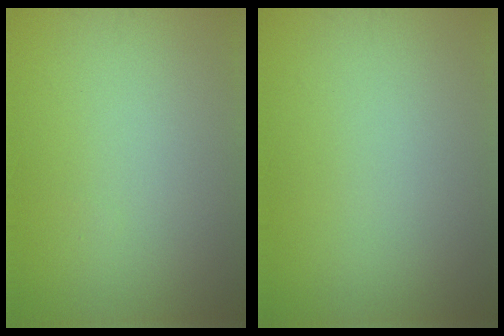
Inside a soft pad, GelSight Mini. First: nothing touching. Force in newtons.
{"total": 0.0}